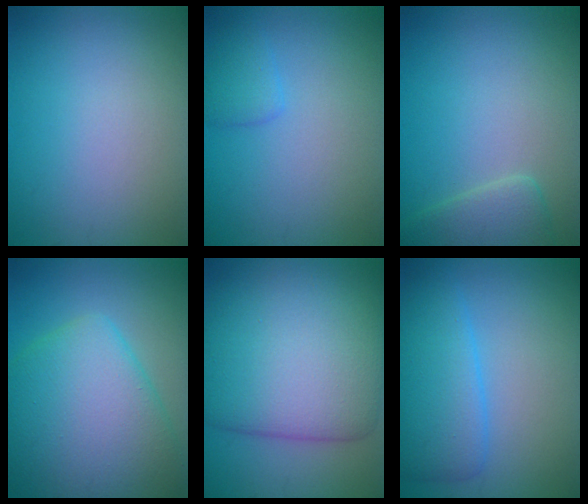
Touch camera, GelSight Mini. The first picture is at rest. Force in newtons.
{"total": 1.6, "press": 1.6, "slide": 0.1}
{"total": 2.9, "press": 2.9, "slide": 0.3}
{"total": 9.9, "press": 9.9, "slide": 0.3}
{"total": 12.5, "press": 12.5, "slide": 0.4}
{"total": 5.0, "press": 5.0, "slide": 0.3}